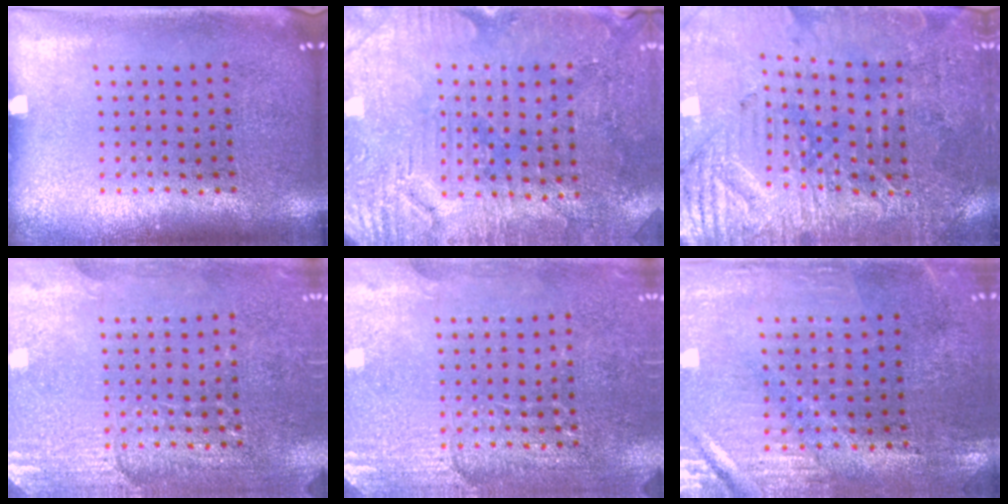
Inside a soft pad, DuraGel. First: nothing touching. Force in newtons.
{"total": 3.1, "press": 3.0, "slide": 0.6}
{"total": 3.4, "press": 3.4, "slide": 0.6}
{"total": 2.8, "press": 2.7, "slide": 0.8}
{"total": 2.8, "press": 2.7, "slide": 0.8}
{"total": 0.7, "press": 0.6, "slide": 0.2}